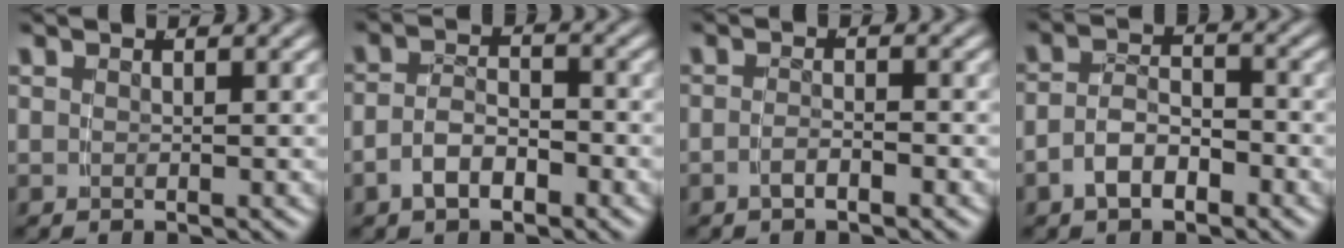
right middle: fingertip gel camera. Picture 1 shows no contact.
{"total": 3.4, "force": [-2.0, 2.0, 1.9], "torque": [-0.027, -0.003, -0.035]}
{"total": 1.6, "force": [-1.5, 0.0, 0.7], "torque": [-0.010, 0.001, -0.028]}
{"total": 4.1, "force": [-2.2, 2.7, 2.2], "torque": [-0.032, -0.005, -0.040]}